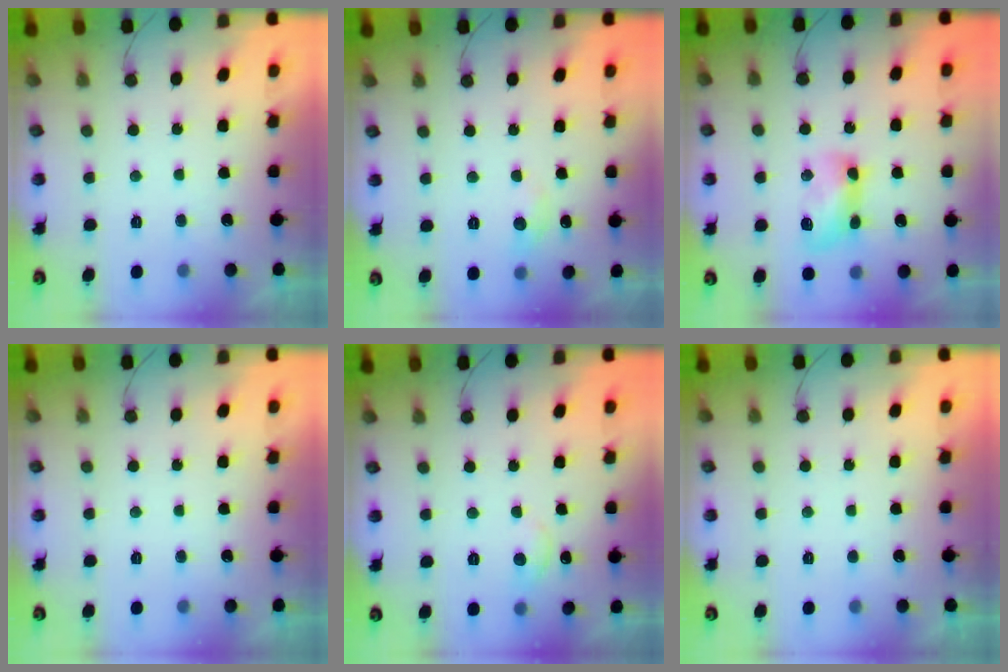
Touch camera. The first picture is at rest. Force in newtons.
{"total": 5.6, "press": 5.6, "slide": 0.8}
{"total": 9.5, "press": 9.5, "slide": 0.6}
{"total": 0.0}
{"total": 6.3, "press": 6.2, "slide": 0.7}
{"total": 0.0}